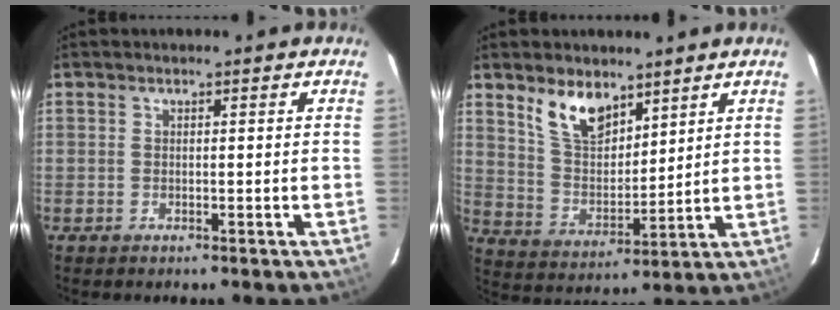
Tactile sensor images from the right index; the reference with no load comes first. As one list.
[{"total": 9.7, "force": [6.6, 4.7, 5.4], "torque": [-0.099, 0.009, 0.135]}]